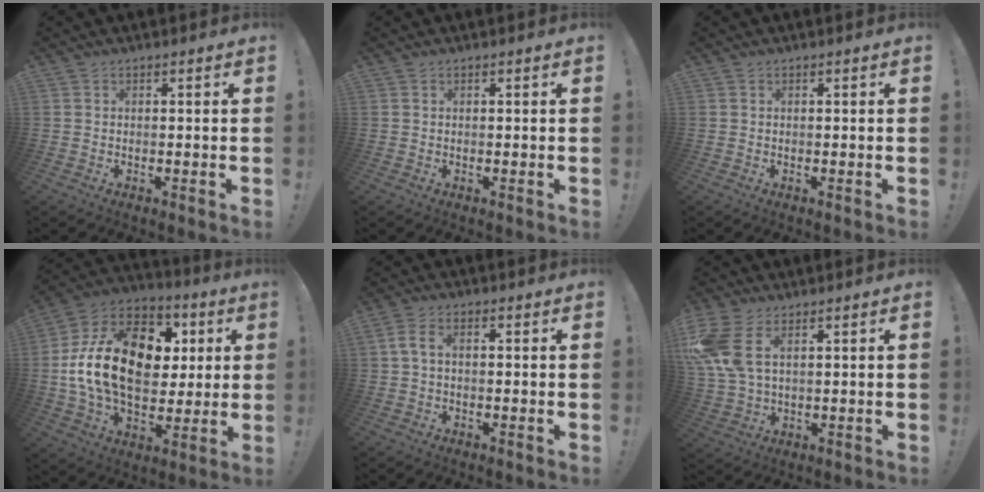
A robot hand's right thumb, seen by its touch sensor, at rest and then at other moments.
{"total": 0.0}
{"total": 0.0}
{"total": 23.5, "force": [2.7, 15.9, 17.1], "torque": [-0.281, 0.010, 0.062]}
{"total": 4.2, "force": [0.3, 2.5, 3.4], "torque": [-0.074, 0.012, 0.008]}
{"total": 10.8, "force": [4.1, 5.9, 8.1], "torque": [-0.173, -0.011, 0.081]}